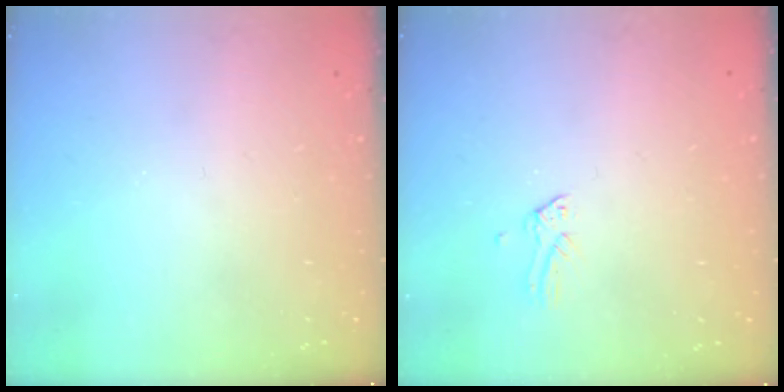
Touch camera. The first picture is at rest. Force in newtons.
{"total": 0.0}